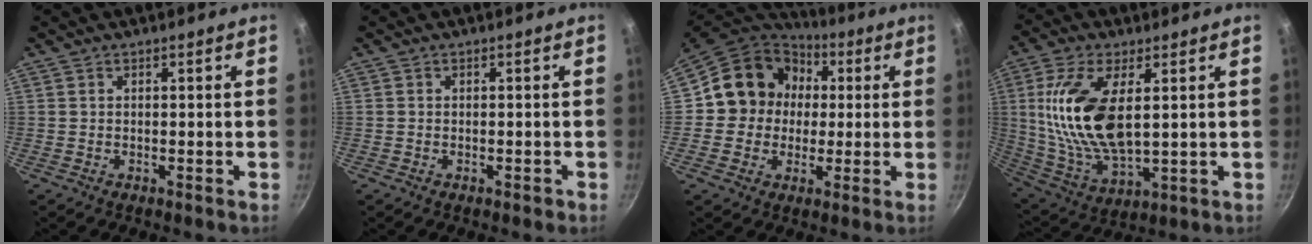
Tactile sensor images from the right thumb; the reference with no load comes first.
{"total": 0.9, "force": [-0.5, 0.6, 0.5], "torque": [-0.006, 0.005, -0.006]}
{"total": 16.6, "force": [2.4, 14.7, 7.5], "torque": [-0.101, 0.027, 0.030]}
{"total": 17.7, "force": [3.4, 8.2, 15.3], "torque": [-0.301, -0.017, 0.074]}